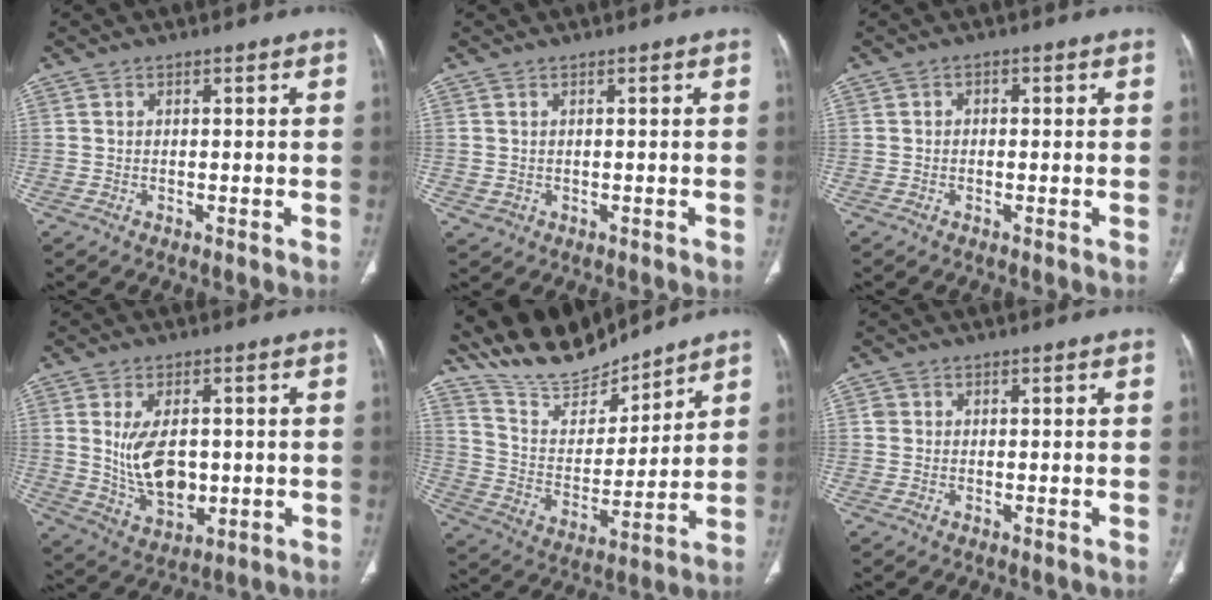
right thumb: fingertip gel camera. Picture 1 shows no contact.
{"total": 1.1, "force": [0.2, 1.0, 0.4], "torque": [-0.006, 0.000, 0.010]}
{"total": 1.1, "force": [0.1, 0.9, 0.7], "torque": [-0.005, 0.004, -0.003]}
{"total": 10.7, "force": [0.5, 6.3, 8.5], "torque": [-0.137, -0.013, 0.028]}
{"total": 15.3, "force": [14.2, 3.9, 4.1], "torque": [-0.050, -0.081, 0.273]}
{"total": 1.0, "force": [0.2, 1.0, 0.3], "torque": [0.002, 0.003, 0.004]}